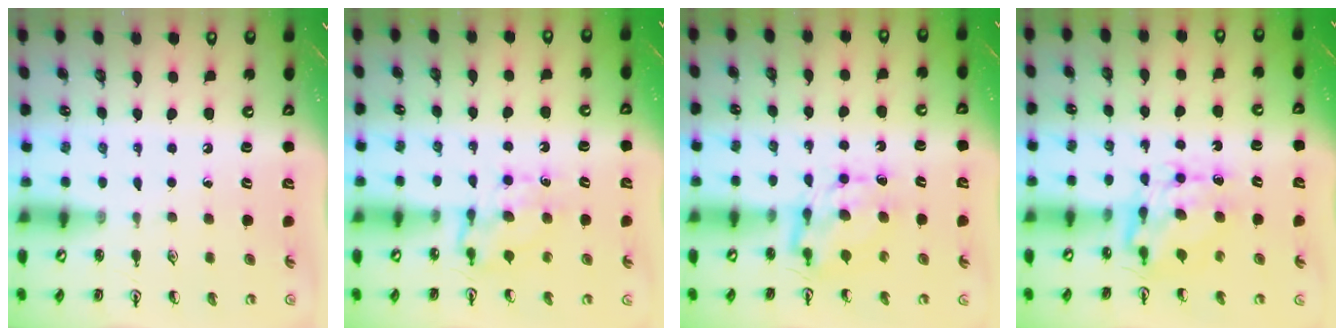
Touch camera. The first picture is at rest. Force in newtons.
{"total": 7.4, "press": 7.4, "slide": 0.9}
{"total": 7.0, "press": 7.0, "slide": 0.6}
{"total": 8.3, "press": 8.3, "slide": 0.7}